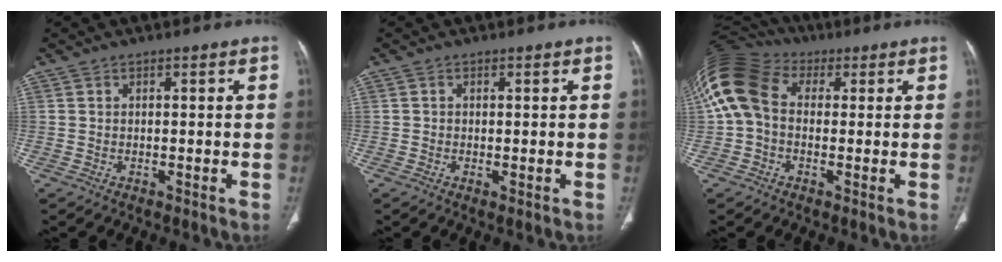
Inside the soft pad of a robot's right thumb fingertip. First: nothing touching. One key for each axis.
{"total": 0.7, "fx": -0.2, "fy": 0.3, "fz": 0.7, "tx": -0.015, "ty": -0.004, "tz": -0.003}
{"total": 14.3, "fx": 1.5, "fy": 10.6, "fz": 9.4, "tx": -0.203, "ty": 0.046, "tz": 0.020}